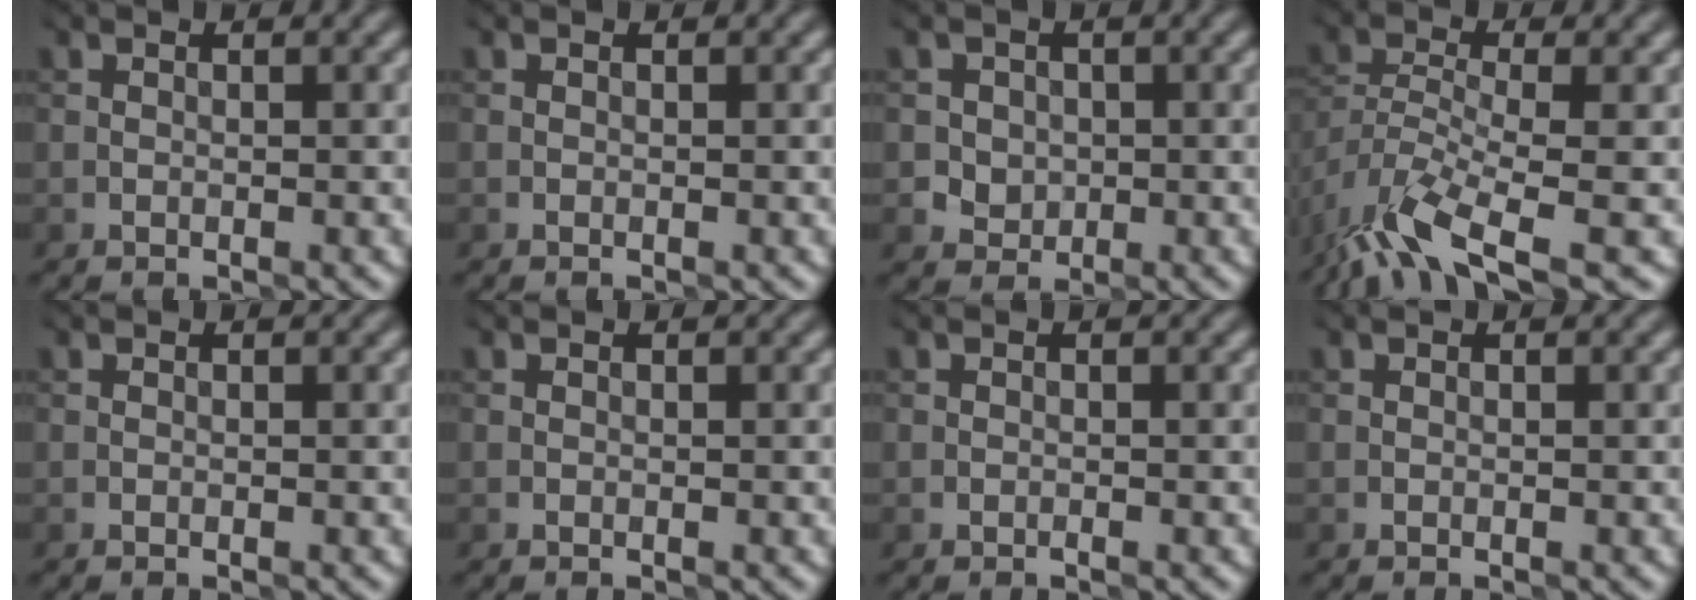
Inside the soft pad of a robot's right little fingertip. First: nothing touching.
{"total": 0.0}
{"total": 2.2, "force": [-0.2, 2.0, 0.7], "torque": [-0.002, 0.000, -0.003]}
{"total": 7.9, "force": [-5.5, 2.2, 5.2], "torque": [-0.104, -0.006, -0.116]}
{"total": 0.0}
{"total": 0.0}
{"total": 0.0}
{"total": 0.0}